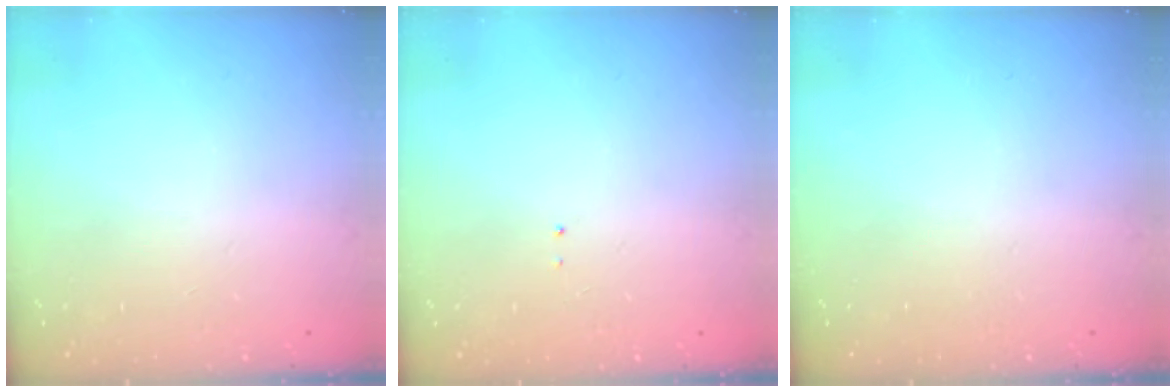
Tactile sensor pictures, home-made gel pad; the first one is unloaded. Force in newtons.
{"total": 0.6, "press": 0.6, "slide": 0.1}
{"total": 0.0}